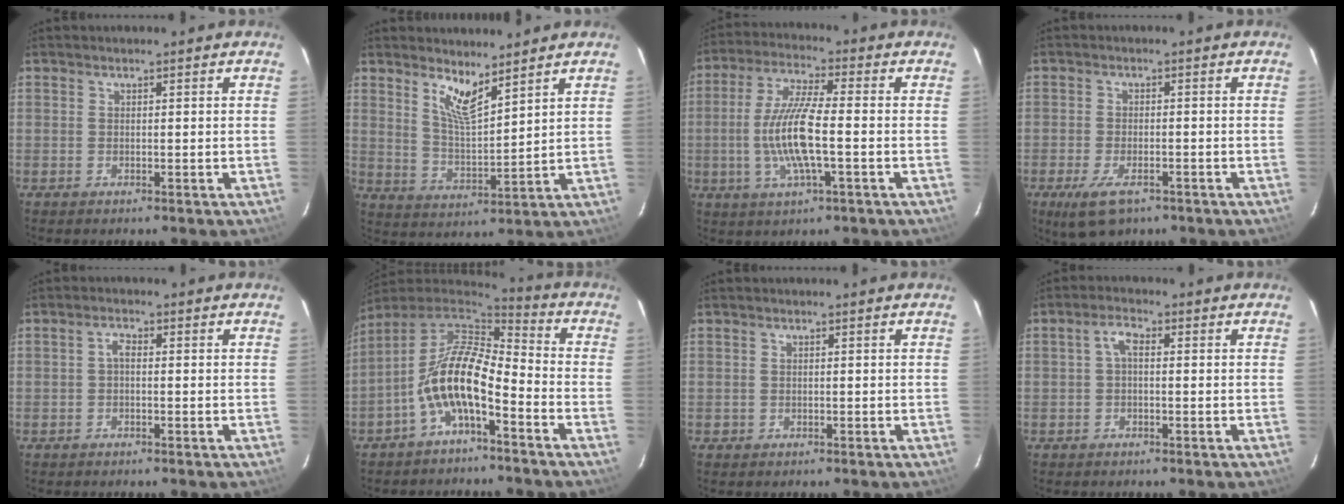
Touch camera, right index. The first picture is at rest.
{"total": 6.9, "force": [5.1, 1.4, 4.4], "torque": [-0.082, -0.011, 0.100]}
{"total": 11.8, "force": [-2.1, 1.9, 11.4], "torque": [-0.233, -0.001, -0.042]}
{"total": 7.5, "force": [-4.5, 3.3, 5.0], "torque": [-0.116, -0.020, -0.075]}
{"total": 1.4, "force": [-0.3, 0.7, 1.2], "torque": [-0.025, 0.009, -0.006]}
{"total": 12.6, "force": [-5.3, 4.8, 10.4], "torque": [-0.206, 0.006, -0.105]}
{"total": 1.2, "force": [-0.3, 1.1, 0.1], "torque": [-0.003, 0.003, 0.000]}
{"total": 2.5, "force": [-0.1, 1.2, 2.2], "torque": [-0.044, 0.012, 0.000]}